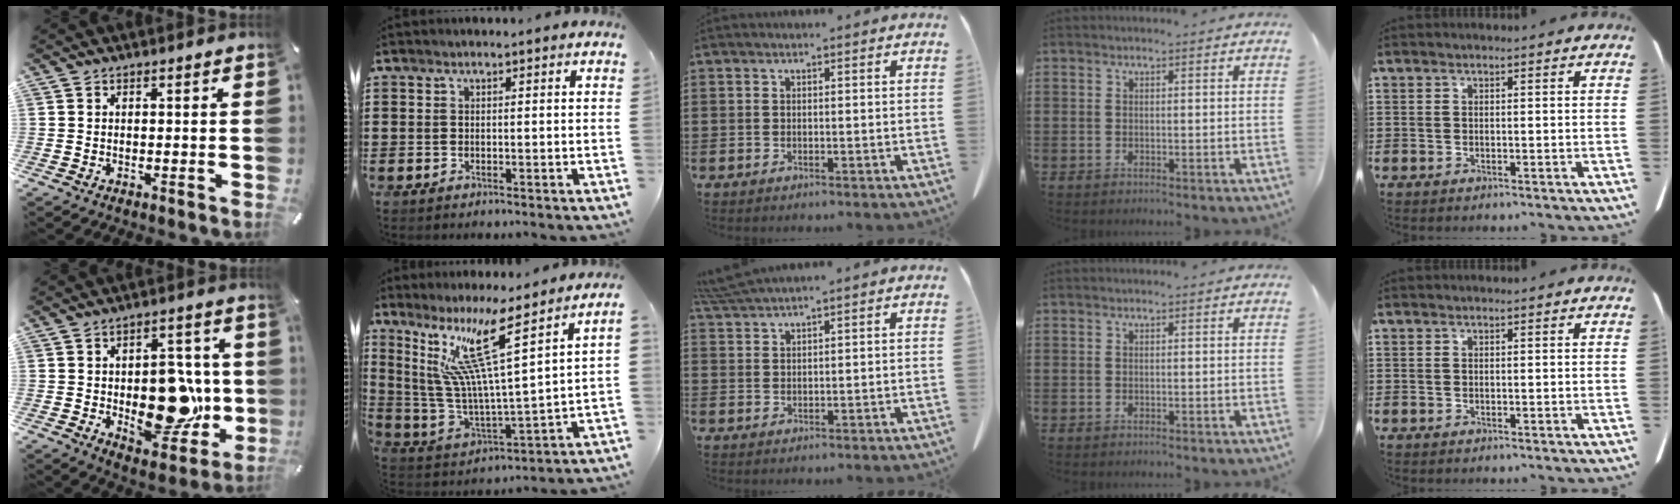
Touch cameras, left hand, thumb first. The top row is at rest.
{"thumb": {"total": 17.3, "force": [-1.5, 11.0, 13.2], "torque": [-0.167, -0.007, -0.018]}, "index": {"total": 11.6, "force": [7.5, 0.0, 8.9], "torque": [-0.203, -0.042, 0.119]}, "middle": {"total": 3.3, "force": [3.1, -0.3, 1.2], "torque": [-0.033, -0.004, 0.059]}}